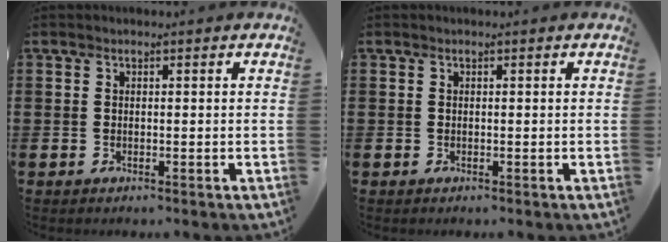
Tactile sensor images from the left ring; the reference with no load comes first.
{"total": 0.0}